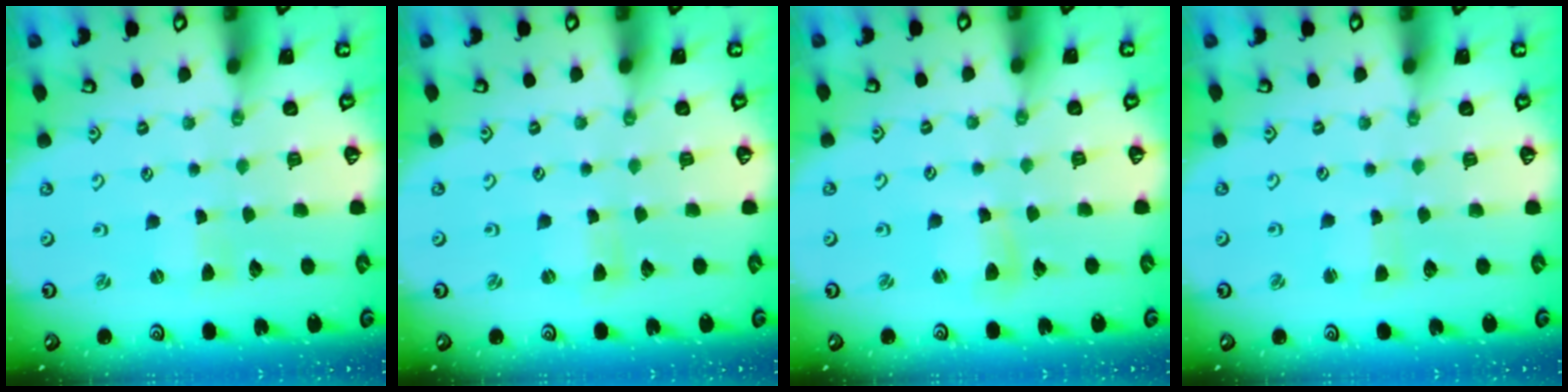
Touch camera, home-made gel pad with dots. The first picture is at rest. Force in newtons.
{"total": 0.0}
{"total": 4.6, "press": 4.5, "slide": 0.5}
{"total": 1.3, "press": 1.3, "slide": 0.3}